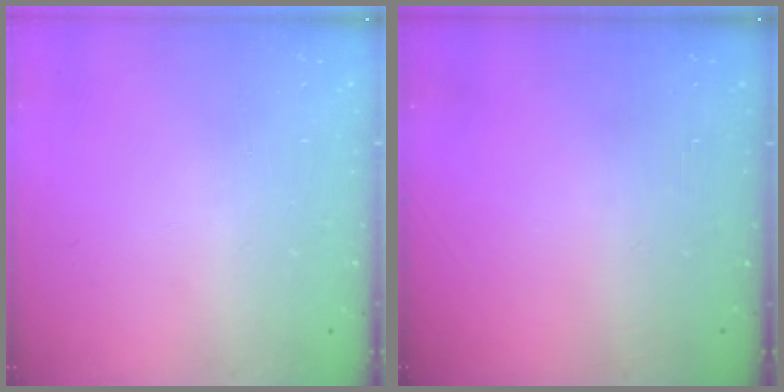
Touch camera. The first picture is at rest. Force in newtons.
{"total": 0.0}